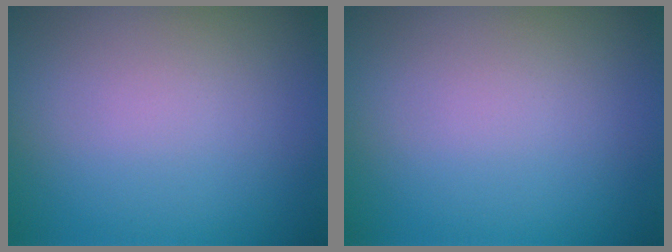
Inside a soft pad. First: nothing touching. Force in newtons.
{"total": 0.0}